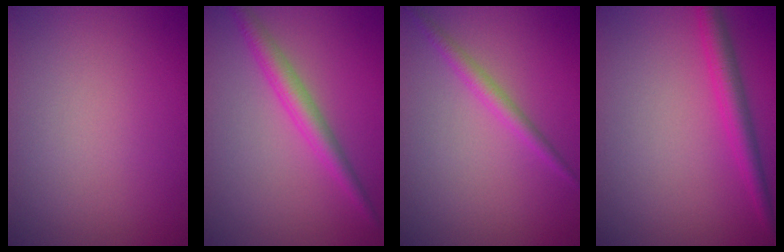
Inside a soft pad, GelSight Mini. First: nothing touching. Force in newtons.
{"total": 3.1, "press": 3.1, "slide": 0.0}
{"total": 1.8, "press": 1.8, "slide": 0.1}
{"total": 3.0, "press": 3.0, "slide": 0.0}